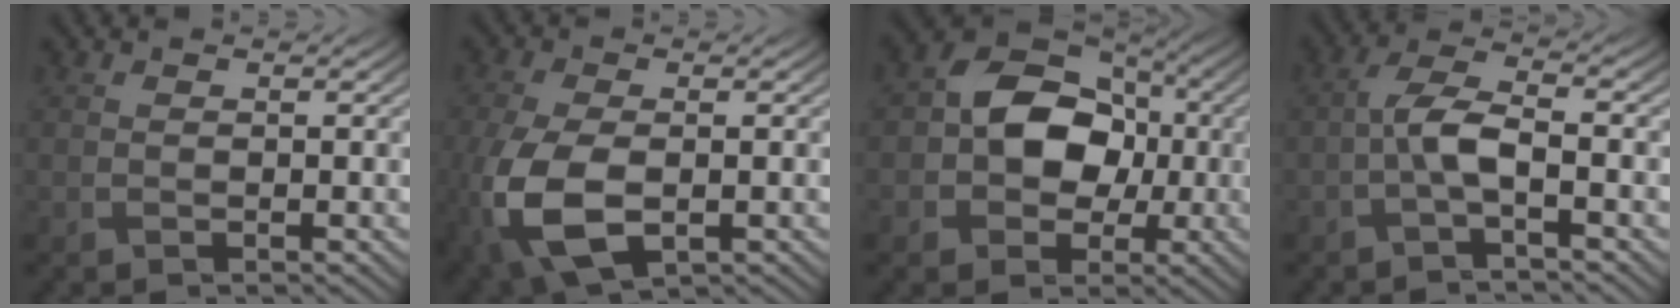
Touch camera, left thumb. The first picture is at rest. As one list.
[{"total": 10.6, "force": [-2.6, 6.3, 8.1], "torque": [-0.236, -0.045, -0.035]}, {"total": 9.5, "force": [-0.4, 7.3, 6.1], "torque": [-0.100, 0.009, -0.025]}, {"total": 4.4, "force": [-1.4, 1.2, 4.0], "torque": [-0.086, 0.011, -0.039]}]